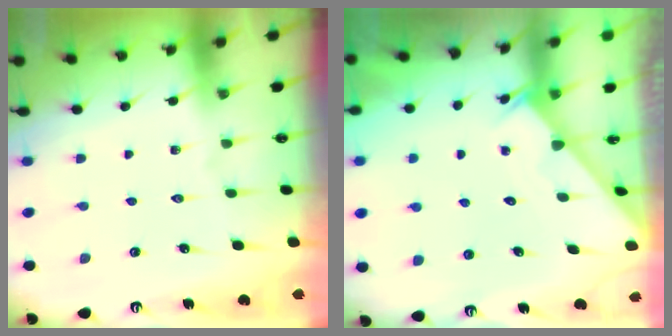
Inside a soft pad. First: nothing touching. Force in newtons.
{"total": 2.9, "press": 2.9, "slide": 0.3}